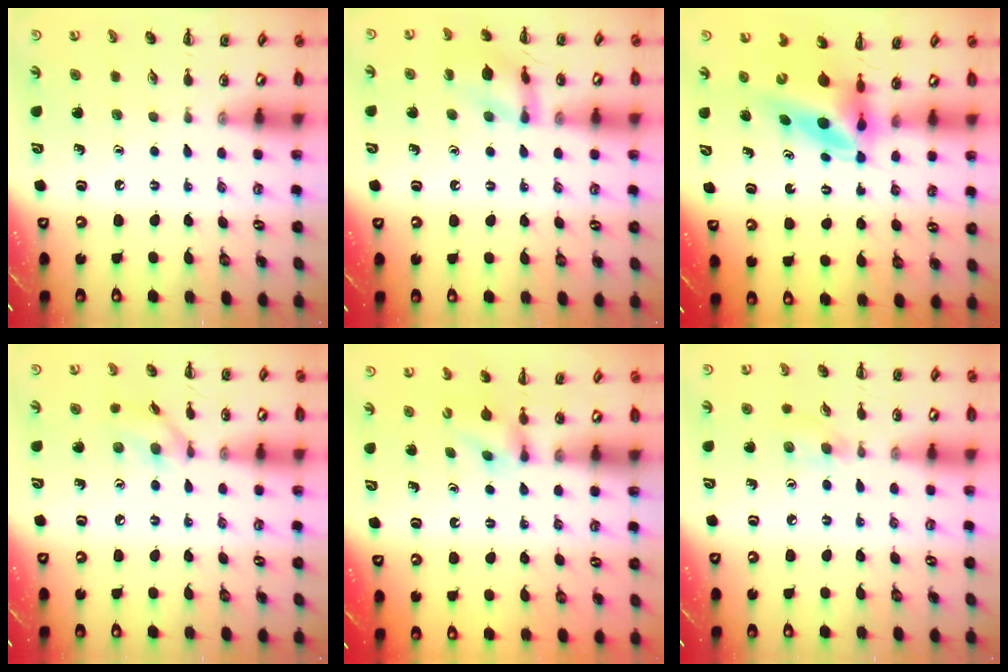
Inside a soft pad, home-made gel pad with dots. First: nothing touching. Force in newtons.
{"total": 11.9, "press": 11.8, "slide": 0.6}
{"total": 6.2, "press": 6.0, "slide": 1.4}
{"total": 6.7, "press": 6.7, "slide": 0.4}
{"total": 3.8, "press": 3.6, "slide": 1.2}
{"total": 5.7, "press": 5.3, "slide": 2.0}